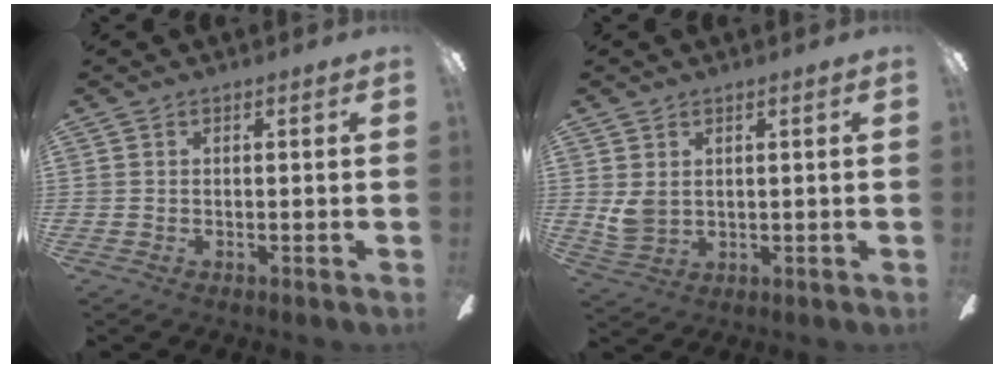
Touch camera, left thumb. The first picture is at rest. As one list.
[{"total": 5.2, "force": [2.0, 3.7, 3.1], "torque": [-0.076, -0.002, 0.040]}]